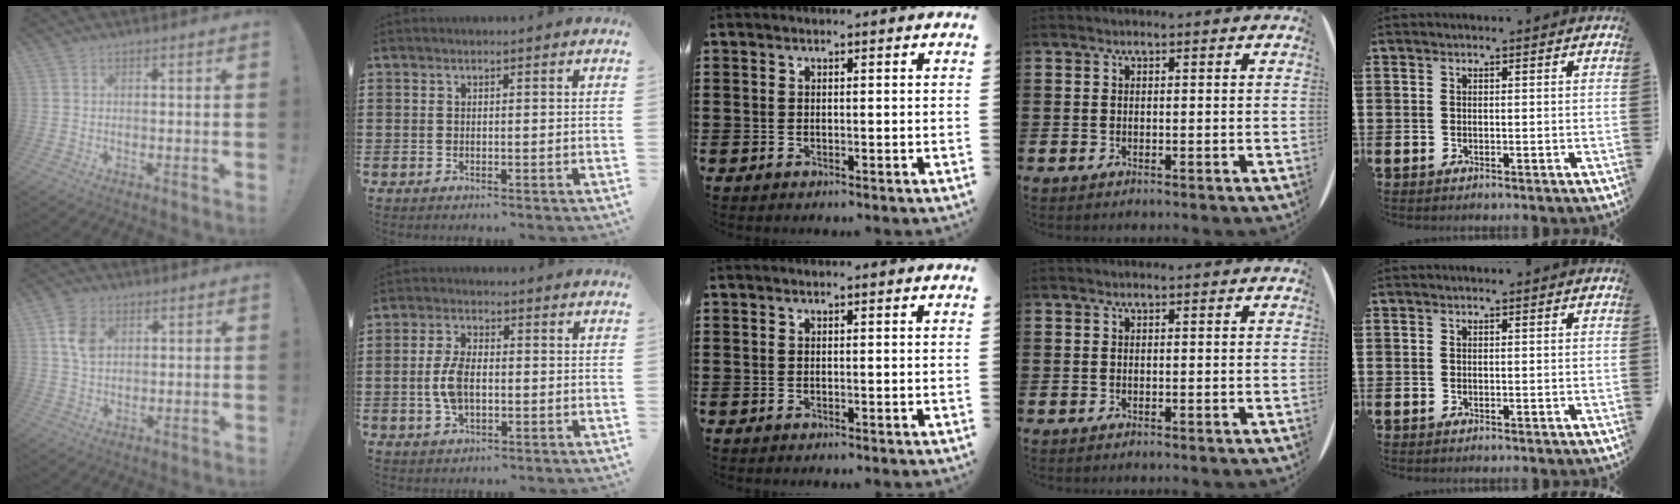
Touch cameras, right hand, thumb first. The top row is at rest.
{"thumb": {"total": 7.6, "force": [2.3, 5.3, 4.9], "torque": [-0.085, 0.003, 0.044]}, "index": {"total": 5.7, "force": [-0.5, 2.9, 4.9], "torque": [-0.120, -0.006, -0.015]}}